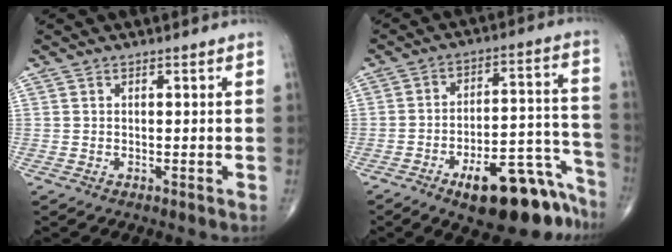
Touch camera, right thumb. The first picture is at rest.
{"total": 18.4, "force": [-12.3, 6.8, 11.8], "torque": [-0.096, 0.111, -0.179]}